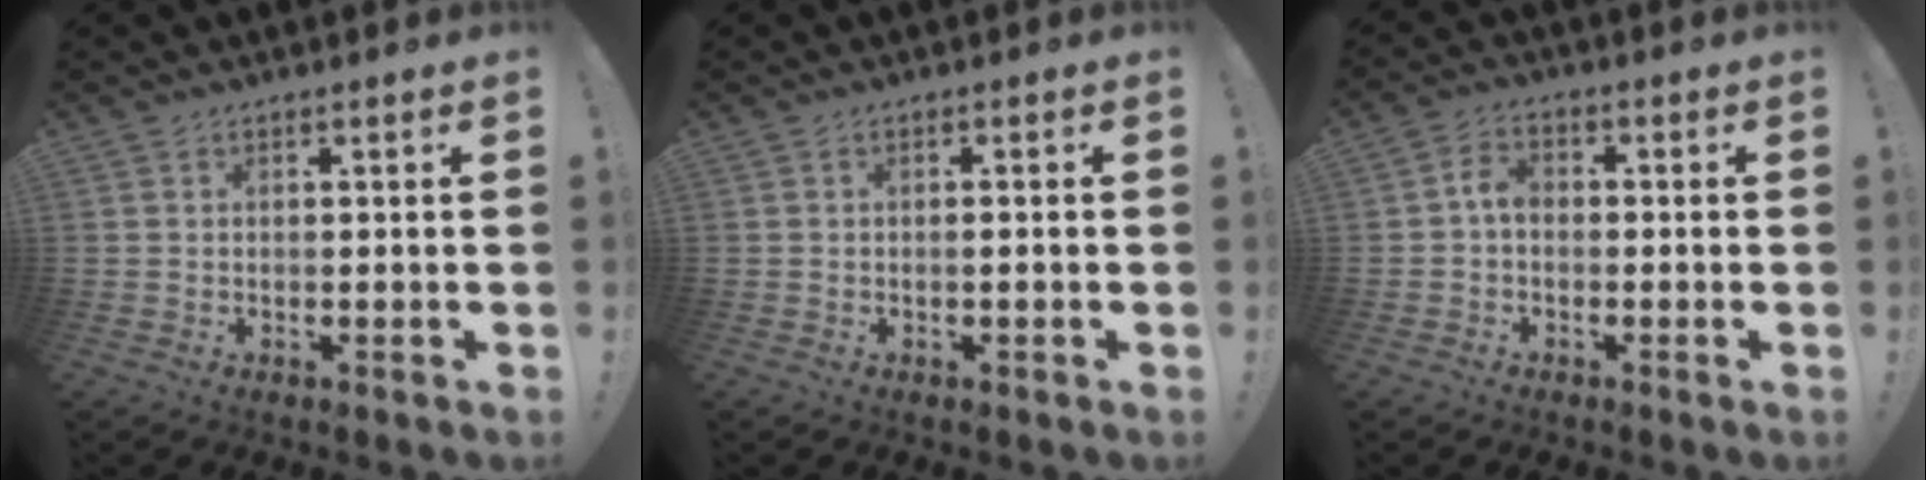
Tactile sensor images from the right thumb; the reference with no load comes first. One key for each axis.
{"total": 1.2, "fx": -0.6, "fy": -0.3, "fz": 1.0, "tx": -0.018, "ty": 0.000, "tz": -0.011}
{"total": 4.2, "fx": -0.7, "fy": 2.7, "fz": 3.1, "tx": -0.057, "ty": 0.015, "tz": -0.013}